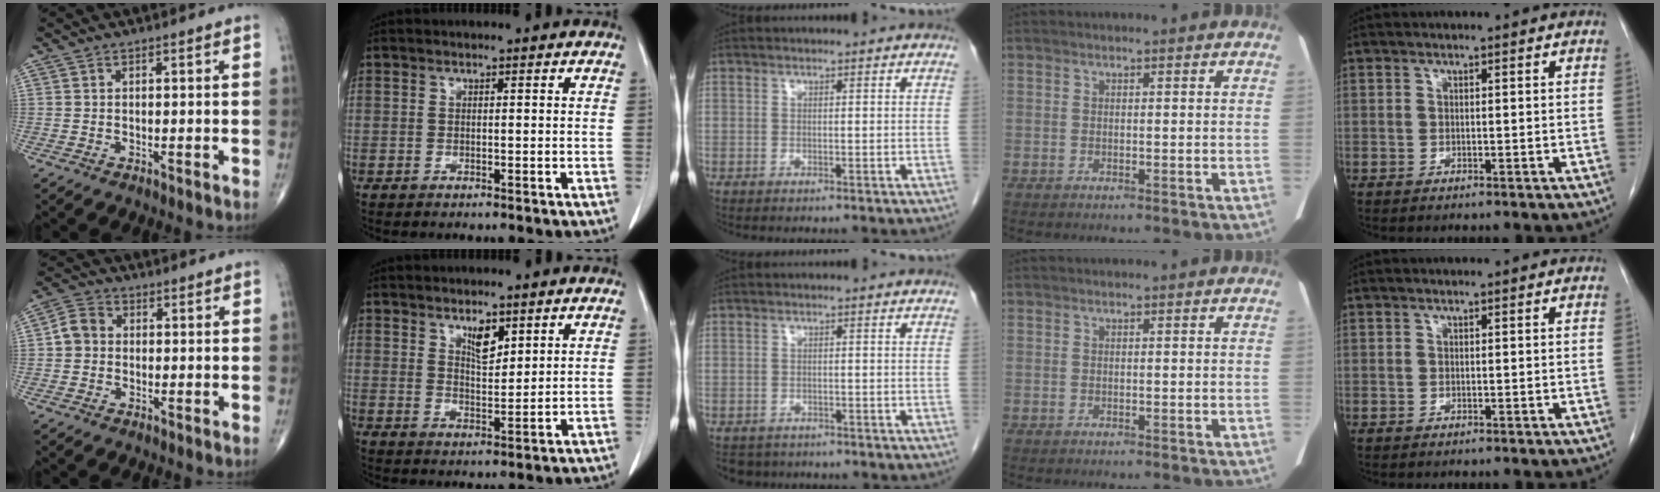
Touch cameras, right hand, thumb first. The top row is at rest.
{"thumb": {"total": 4.5, "force": [-0.1, 3.9, 2.2], "torque": [-0.035, 0.013, -0.011]}, "index": {"total": 3.9, "force": [2.5, 1.4, 2.7], "torque": [-0.049, -0.003, 0.047]}, "middle": {"total": 3.7, "force": [-3.1, 2.0, 0.2], "torque": [-0.005, -0.003, -0.044]}}